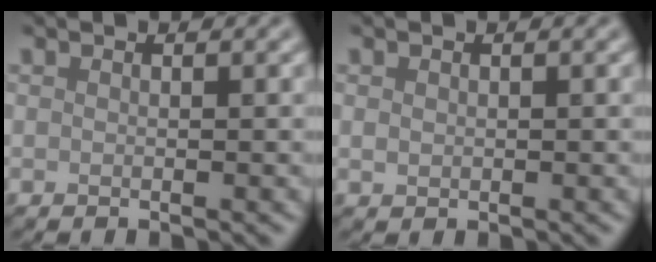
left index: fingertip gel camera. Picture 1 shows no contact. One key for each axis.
{"total": 0.7, "fx": 0.2, "fy": 0.6, "fz": 0.3, "tx": -0.006, "ty": -0.002, "tz": 0.004}